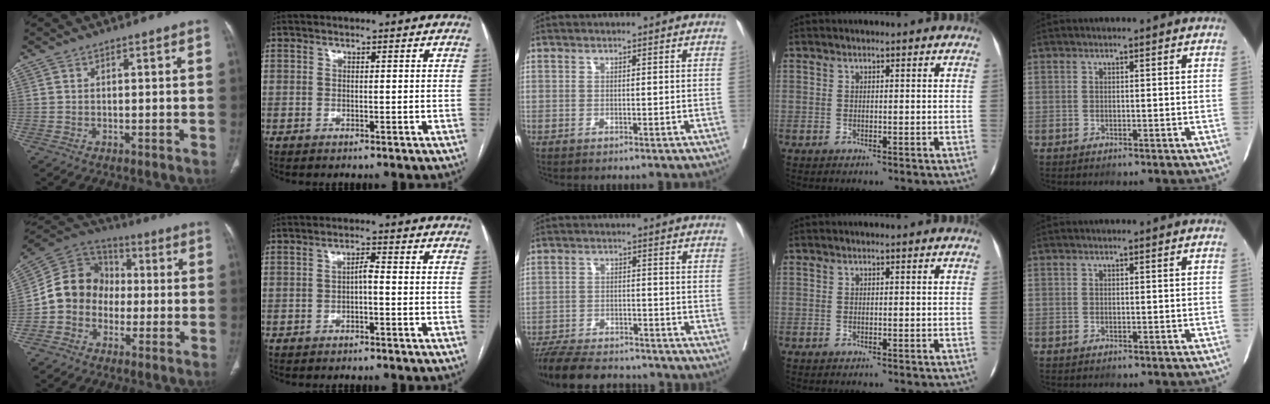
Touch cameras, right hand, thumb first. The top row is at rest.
{"thumb": {"total": 11.8, "force": [-1.8, 10.4, 5.3], "torque": [-0.068, 0.038, -0.047]}, "index": {"total": 1.8, "force": [-0.5, 0.4, 1.7], "torque": [-0.026, 0.005, -0.011]}, "middle": {"total": 14.4, "force": [-12.9, 3.8, 5.3], "torque": [-0.099, -0.004, -0.191]}}